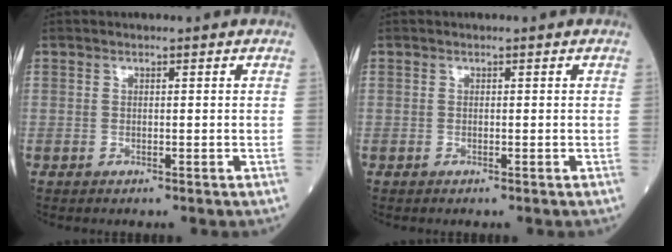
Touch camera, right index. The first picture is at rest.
{"total": 0.0}